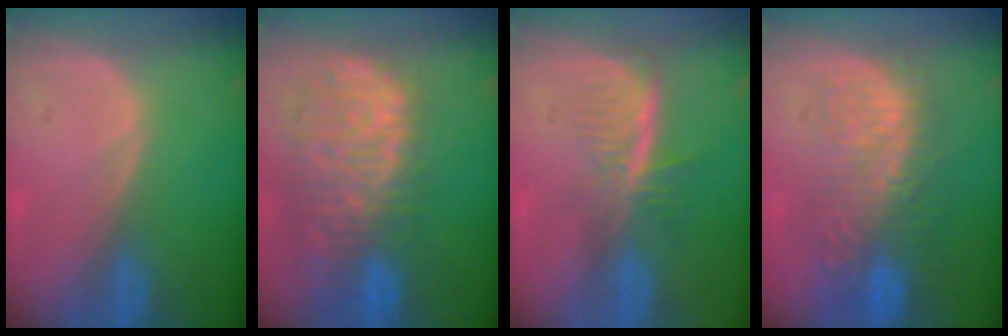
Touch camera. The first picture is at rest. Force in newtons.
{"total": 12.1, "press": 9.9, "slide": 6.9}
{"total": 6.0, "press": 5.2, "slide": 3.0}
{"total": 10.8, "press": 9.7, "slide": 4.9}